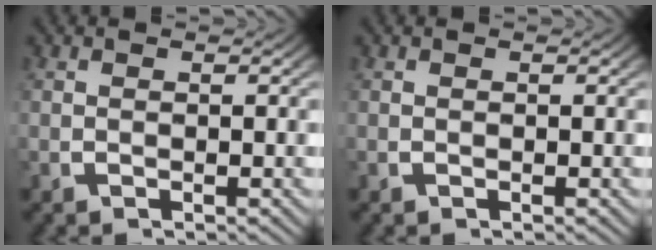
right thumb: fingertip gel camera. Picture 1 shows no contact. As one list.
[{"total": 0.0}]